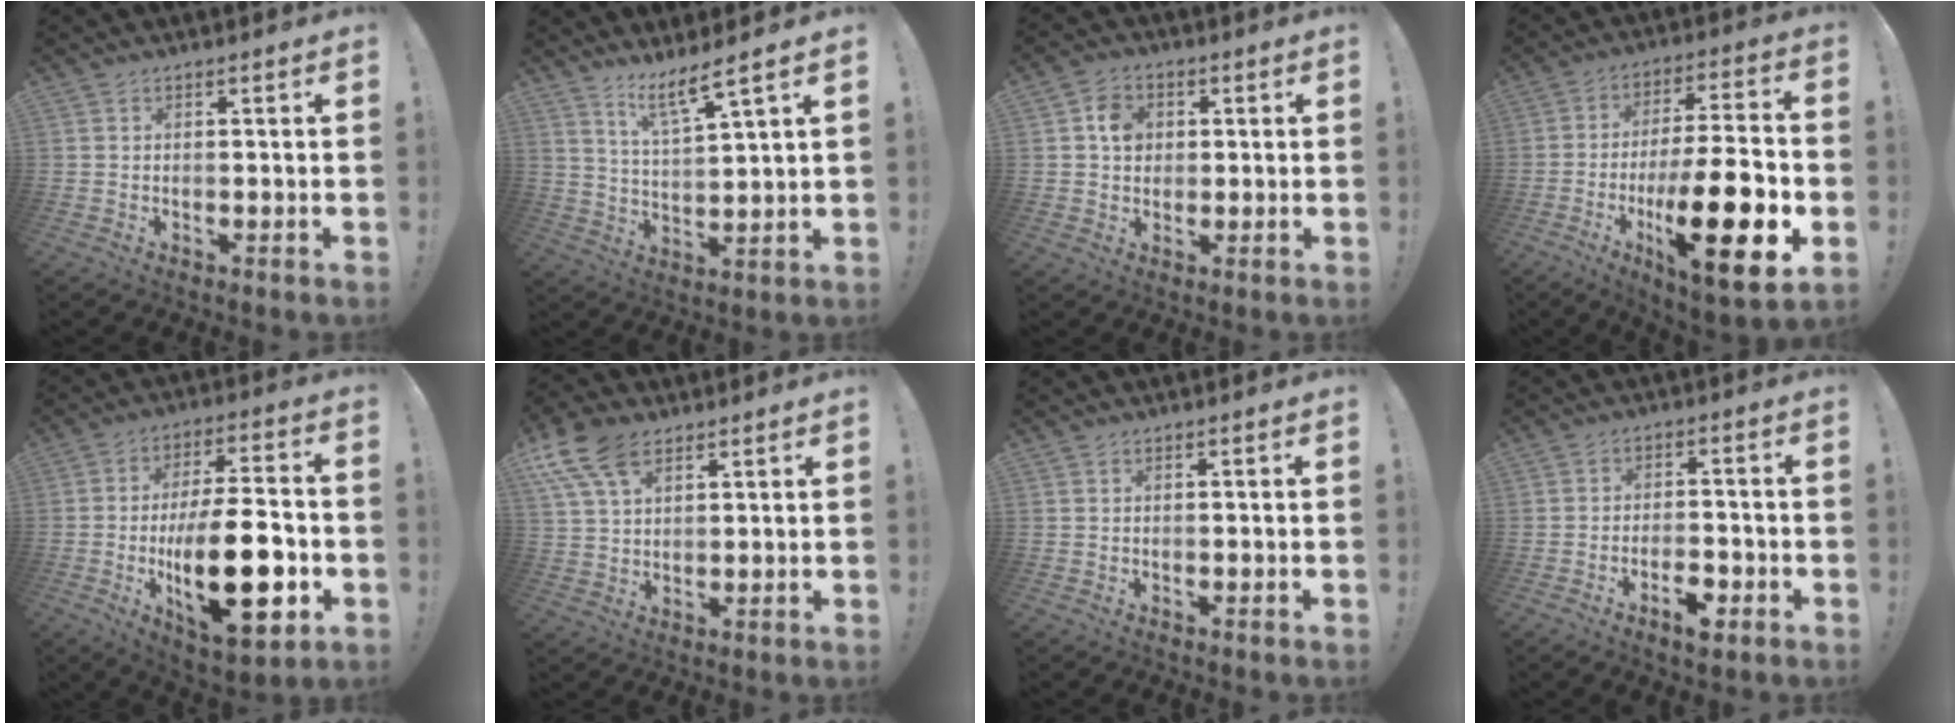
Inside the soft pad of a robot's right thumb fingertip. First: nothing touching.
{"total": 8.8, "force": [6.7, 0.6, 5.7], "torque": [-0.099, -0.038, 0.112]}
{"total": 6.2, "force": [1.2, 5.2, 3.0], "torque": [-0.033, 0.004, 0.022]}
{"total": 23.4, "force": [-7.0, 6.5, 21.3], "torque": [-0.336, 0.027, -0.102]}
{"total": 25.2, "force": [-5.2, 10.2, 22.4], "torque": [-0.378, 0.014, -0.075]}
{"total": 12.1, "force": [6.5, 6.9, 7.5], "torque": [-0.145, -0.023, 0.124]}
{"total": 0.0}
{"total": 6.9, "force": [-3.8, 2.8, 4.9], "torque": [-0.068, 0.016, -0.062]}